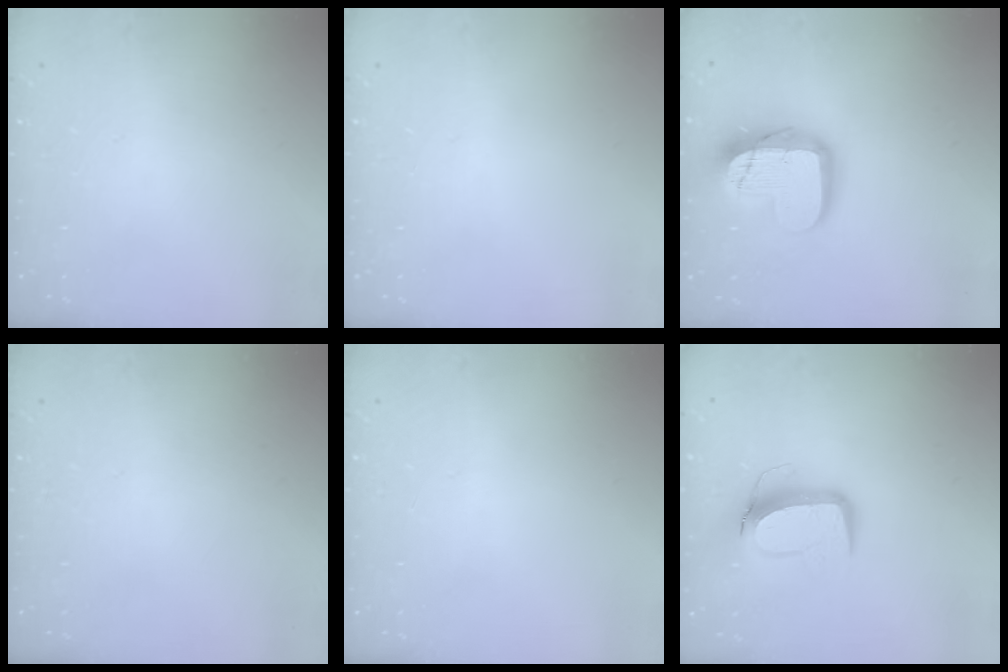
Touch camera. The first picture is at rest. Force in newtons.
{"total": 0.0}
{"total": 16.1, "press": 16.1, "slide": 0.9}
{"total": 0.0}
{"total": 0.0}
{"total": 11.7, "press": 11.6, "slide": 1.2}